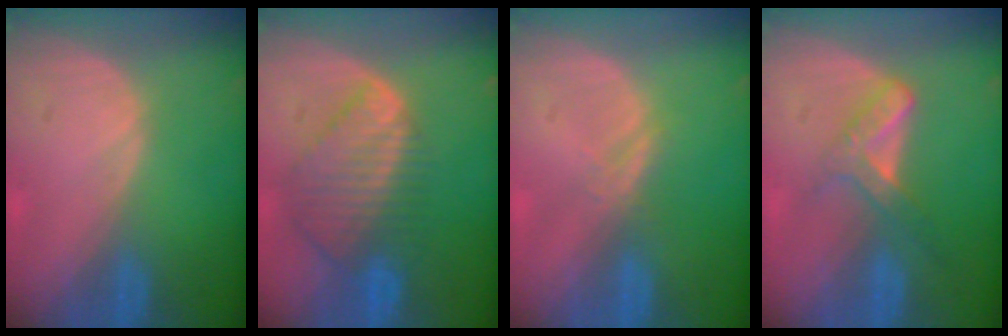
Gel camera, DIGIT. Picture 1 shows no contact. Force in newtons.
{"total": 8.9, "press": 7.7, "slide": 4.4}
{"total": 1.3, "press": 1.3, "slide": 0.1}
{"total": 5.4, "press": 4.7, "slide": 2.7}